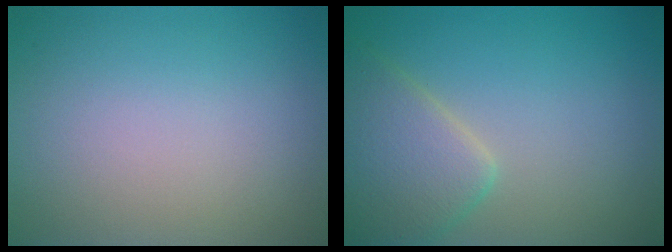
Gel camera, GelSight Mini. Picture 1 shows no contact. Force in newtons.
{"total": 4.7, "press": 4.7, "slide": 0.1}